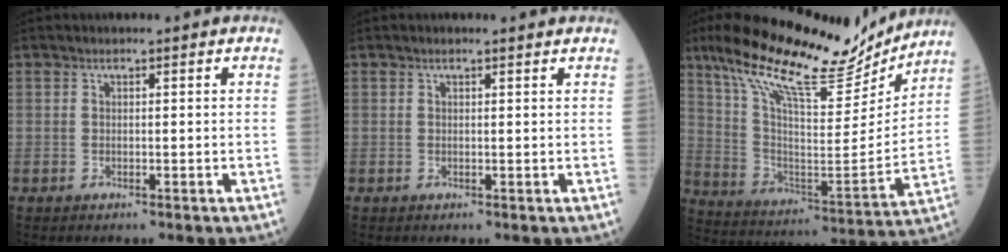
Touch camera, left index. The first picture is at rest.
{"total": 1.1, "force": [1.0, 0.0, 0.4], "torque": [-0.013, 0.004, 0.012]}
{"total": 22.2, "force": [18.1, 4.6, 12.0], "torque": [-0.216, -0.002, 0.296]}